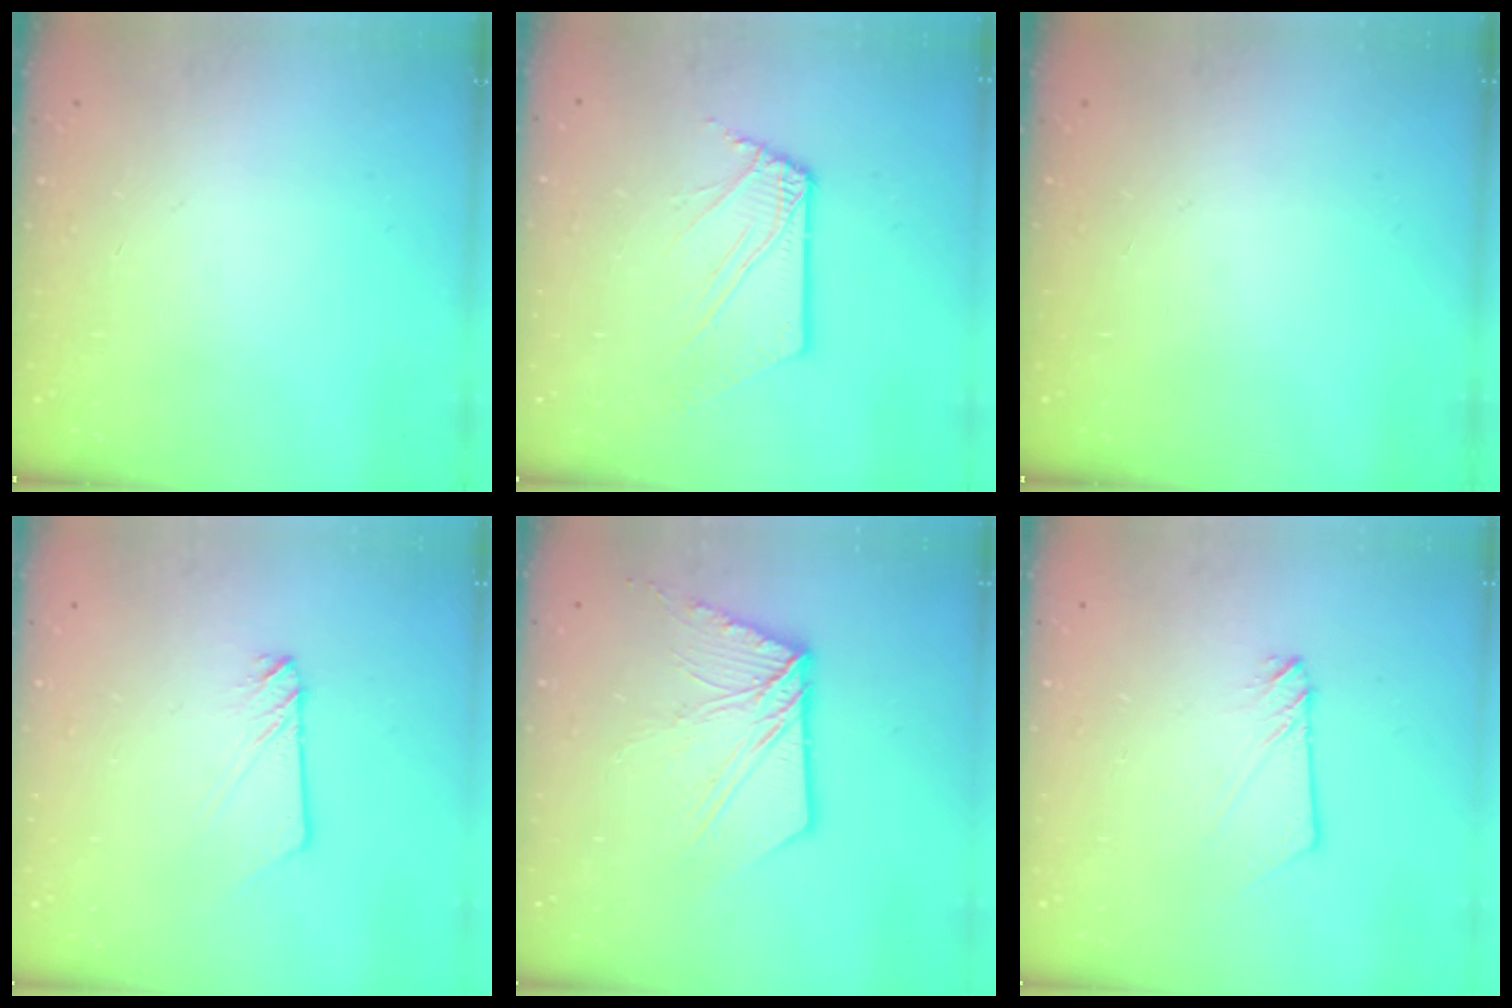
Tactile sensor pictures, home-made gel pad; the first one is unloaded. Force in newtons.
{"total": 6.9, "press": 6.8, "slide": 0.8}
{"total": 0.0}
{"total": 3.0, "press": 3.0, "slide": 0.2}
{"total": 12.9, "press": 12.8, "slide": 1.4}
{"total": 2.9, "press": 2.9, "slide": 0.4}